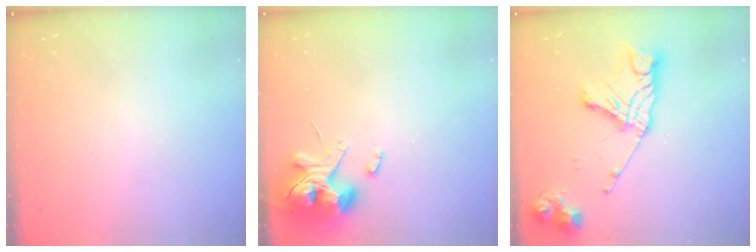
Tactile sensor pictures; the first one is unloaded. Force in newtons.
{"total": 12.7, "press": 12.6, "slide": 2.0}
{"total": 16.9, "press": 16.8, "slide": 1.4}